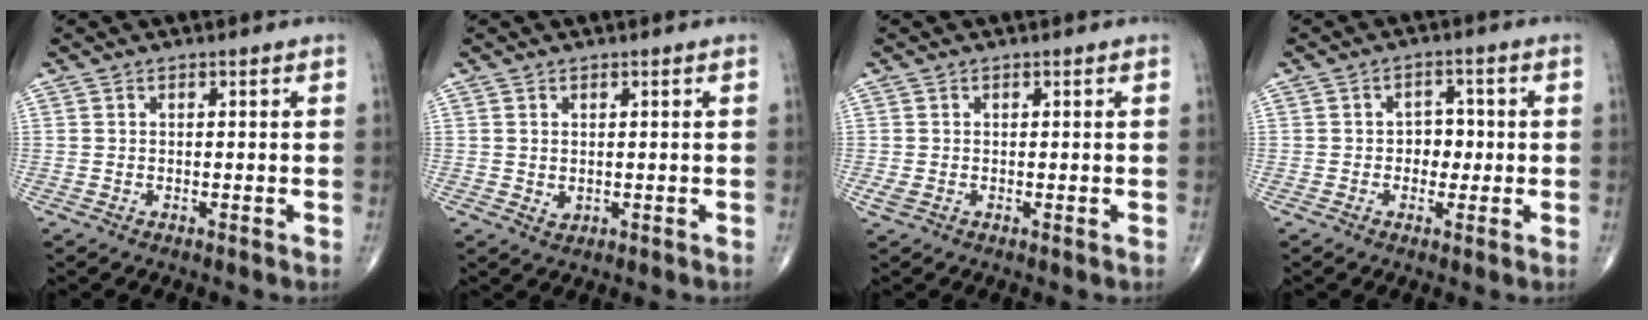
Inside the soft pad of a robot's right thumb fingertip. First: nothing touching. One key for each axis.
{"total": 1.3, "fx": 0.2, "fy": 1.0, "fz": 0.9, "tx": -0.013, "ty": -0.004, "tz": 0.008}
{"total": 1.3, "fx": -0.2, "fy": 0.9, "fz": 1.0, "tx": -0.028, "ty": -0.001, "tz": -0.002}
{"total": 4.1, "fx": -0.2, "fy": 3.1, "fz": 2.6, "tx": -0.008, "ty": 0.008, "tz": -0.008}